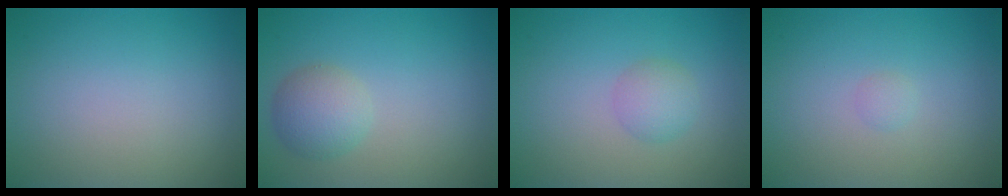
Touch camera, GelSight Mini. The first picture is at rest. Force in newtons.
{"total": 2.9, "press": 2.9, "slide": 0.0}
{"total": 1.9, "press": 1.9, "slide": 0.0}
{"total": 0.6, "press": 0.6, "slide": 0.0}